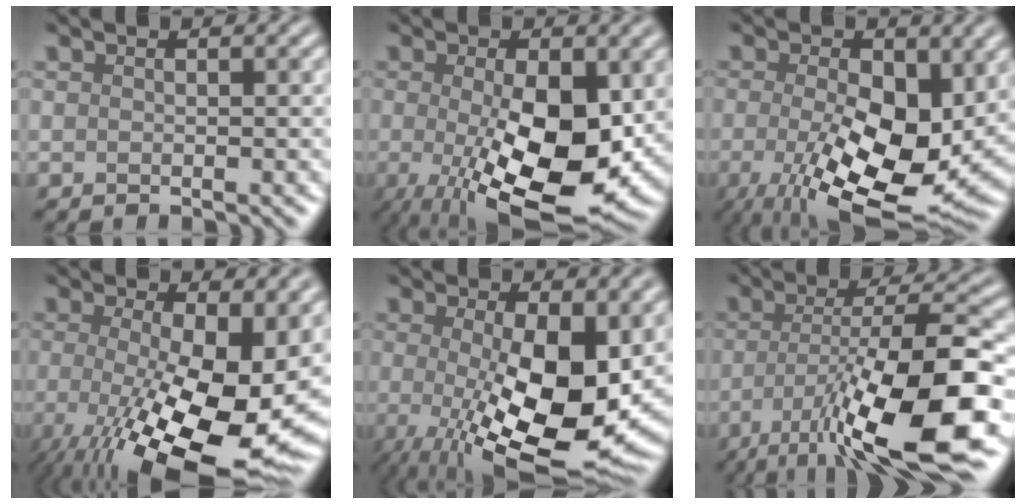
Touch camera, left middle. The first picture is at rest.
{"total": 11.2, "force": [-1.4, 4.3, 10.3], "torque": [-0.173, -0.023, -0.010]}
{"total": 11.9, "force": [-1.8, 5.1, 10.6], "torque": [-0.181, -0.016, -0.023]}
{"total": 15.9, "force": [-3.6, 5.3, 14.6], "torque": [-0.207, -0.025, -0.037]}
{"total": 12.4, "force": [-1.5, 4.4, 11.5], "torque": [-0.183, -0.026, -0.013]}
{"total": 12.8, "force": [-5.4, 2.9, 11.2], "torque": [-0.189, -0.008, -0.082]}